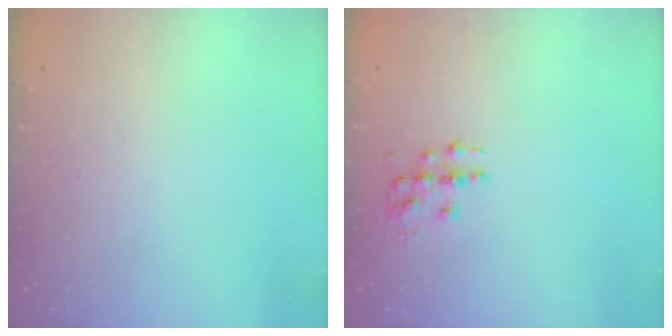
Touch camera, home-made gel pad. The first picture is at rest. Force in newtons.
{"total": 6.1, "press": 6.1, "slide": 0.4}